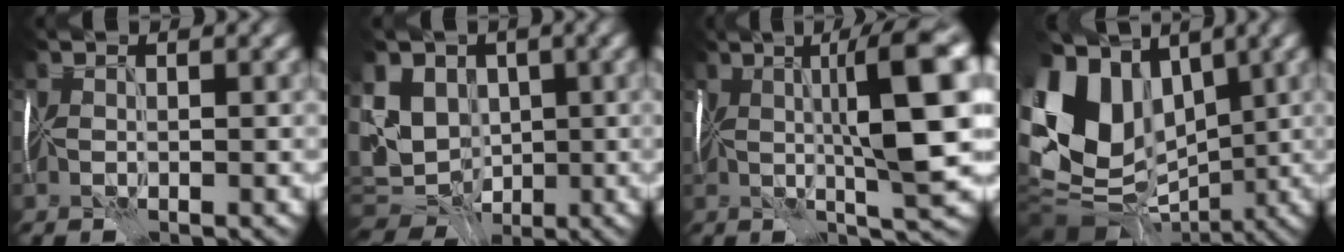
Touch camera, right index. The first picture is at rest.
{"total": 9.0, "force": [0.1, 7.5, 4.9], "torque": [-0.105, 0.005, 0.012]}
{"total": 10.6, "force": [0.9, 1.6, 10.4], "torque": [-0.144, 0.014, 0.019]}
{"total": 12.4, "force": [0.2, 9.7, 7.7], "torque": [-0.174, 0.011, -0.005]}